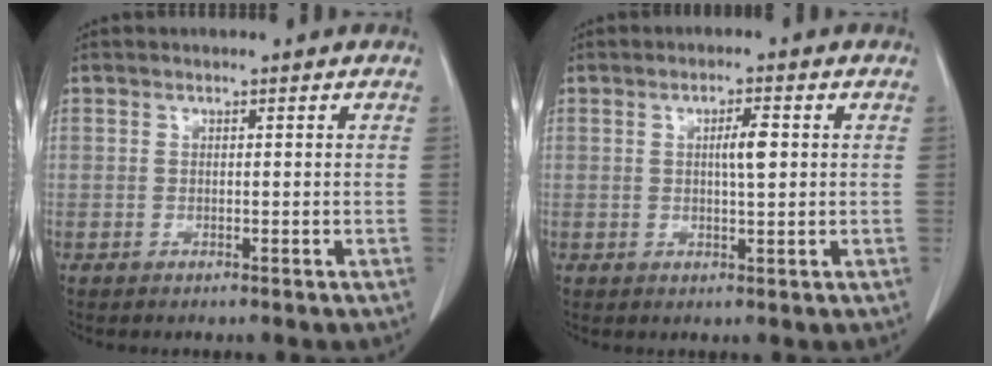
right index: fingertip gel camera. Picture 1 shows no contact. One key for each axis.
{"total": 1.9, "fx": 0.4, "fy": -0.1, "fz": 1.9, "tx": -0.035, "ty": -0.001, "tz": 0.006}